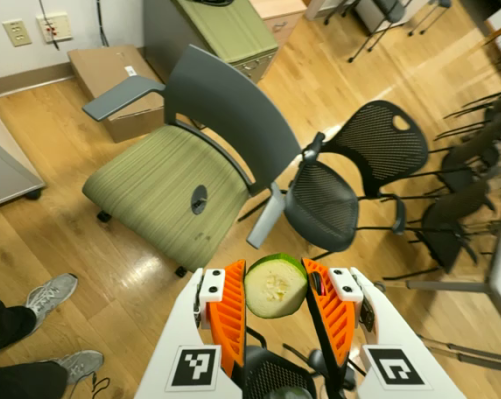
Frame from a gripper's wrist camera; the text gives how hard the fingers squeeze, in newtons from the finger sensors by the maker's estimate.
{"total": 9.4, "left": 9.8, "right": 8.9}